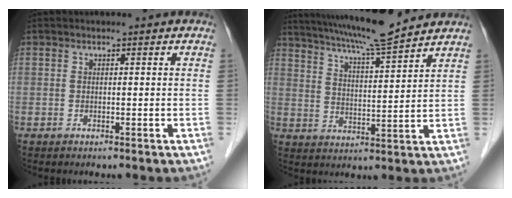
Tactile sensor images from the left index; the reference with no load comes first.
{"total": 13.2, "force": [11.8, -0.3, 5.9], "torque": [-0.109, 0.008, 0.185]}